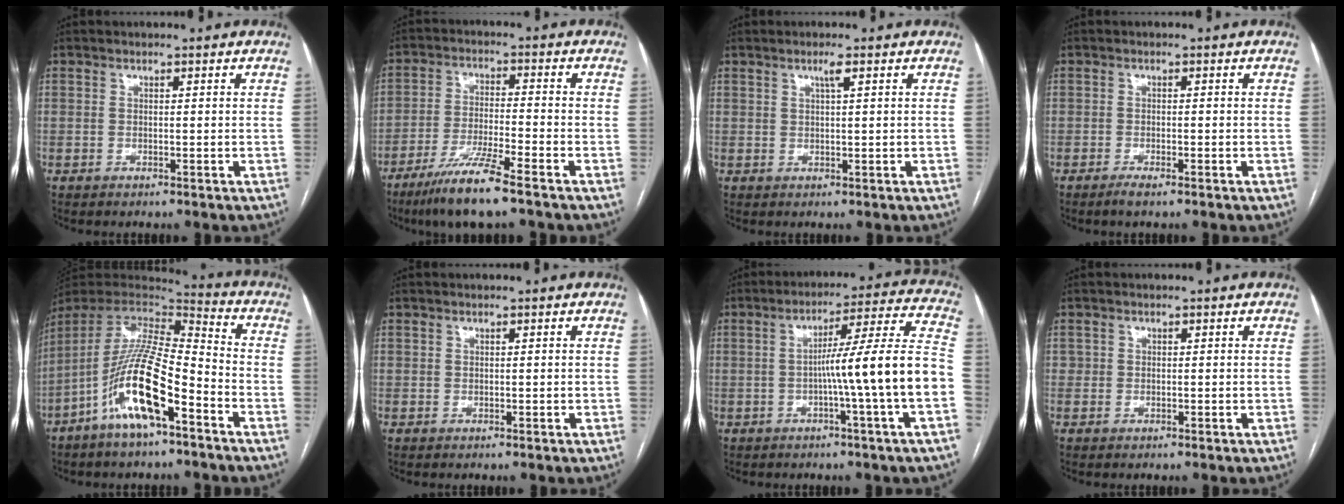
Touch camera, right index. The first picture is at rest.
{"total": 9.4, "force": [-6.7, -0.1, 6.6], "torque": [-0.130, -0.028, -0.126]}
{"total": 1.5, "force": [1.0, -0.1, 1.2], "torque": [-0.020, -0.001, 0.016]}
{"total": 1.5, "force": [-1.1, 0.0, 0.9], "torque": [-0.019, -0.003, -0.023]}
{"total": 16.2, "force": [-7.8, 2.9, 13.9], "torque": [-0.275, -0.006, -0.141]}
{"total": 0.0}
{"total": 10.6, "force": [-2.3, -1.2, 10.3], "torque": [-0.155, 0.016, -0.036]}
{"total": 0.6, "force": [0.0, 0.6, 0.1], "torque": [0.005, 0.005, 0.000]}